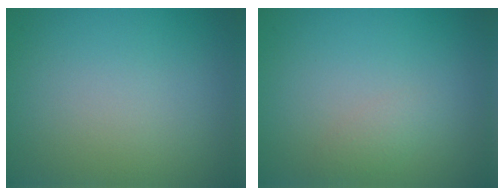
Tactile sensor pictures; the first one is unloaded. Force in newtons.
{"total": 1.1, "press": 1.1, "slide": 0.0}